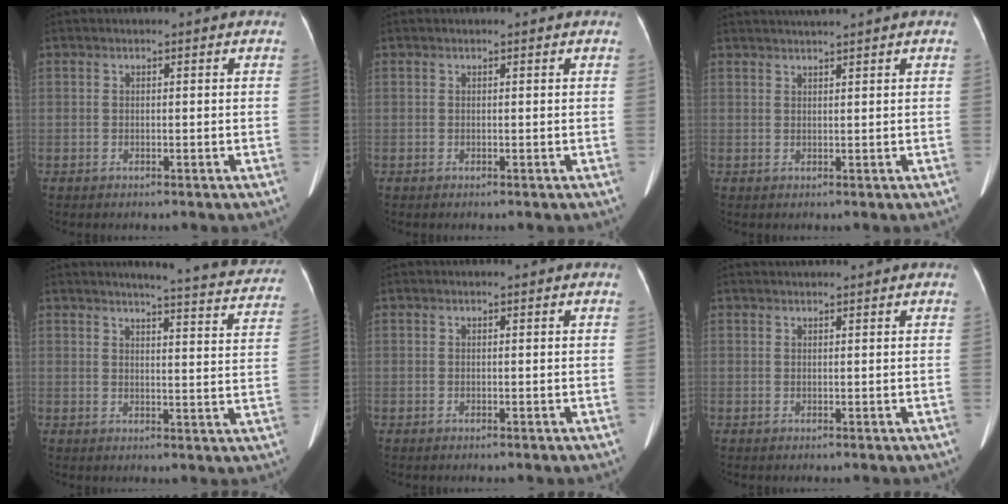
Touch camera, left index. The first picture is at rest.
{"total": 0.0}
{"total": 3.0, "force": [2.7, -0.8, 1.2], "torque": [-0.013, 0.019, 0.050]}
{"total": 15.8, "force": [14.9, 0.8, 5.1], "torque": [-0.055, -0.061, 0.151]}
{"total": 0.0}
{"total": 2.0, "force": [1.9, -0.3, 0.6], "torque": [-0.005, 0.020, 0.035]}